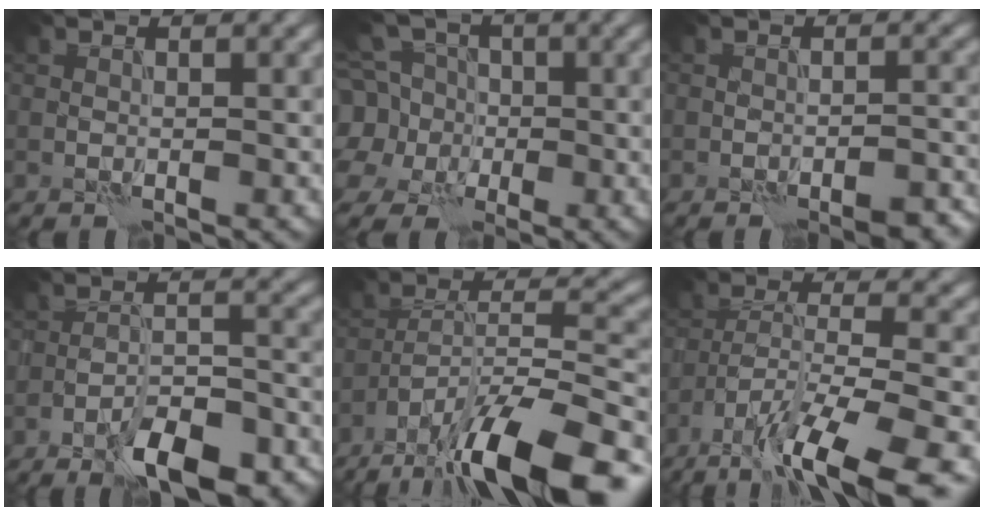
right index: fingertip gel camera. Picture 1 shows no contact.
{"total": 8.1, "force": [0.5, 7.1, 3.7], "torque": [-0.088, 0.024, -0.034]}
{"total": 4.1, "force": [-3.2, 1.1, 2.4], "torque": [-0.036, 0.011, -0.038]}
{"total": 9.6, "force": [-6.7, 2.9, 6.3], "torque": [-0.091, 0.004, -0.109]}
{"total": 14.7, "force": [-10.4, 3.9, 9.5], "torque": [-0.167, 0.007, -0.180]}
{"total": 11.4, "force": [-8.1, 2.7, 7.6], "torque": [-0.137, -0.008, -0.140]}